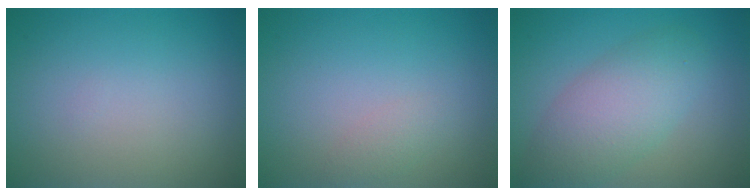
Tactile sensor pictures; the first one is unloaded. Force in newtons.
{"total": 1.0, "press": 1.0, "slide": 0.0}
{"total": 5.4, "press": 5.4, "slide": 0.4}